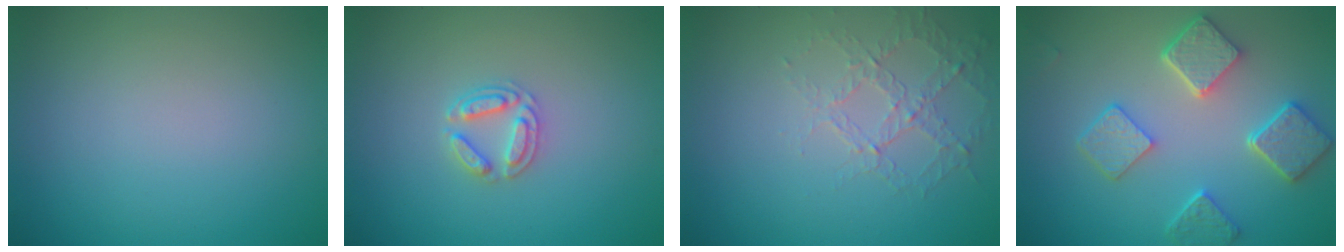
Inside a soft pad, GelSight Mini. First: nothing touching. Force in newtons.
{"total": 2.5, "press": 2.5, "slide": 0.4}
{"total": 1.6, "press": 1.1, "slide": 1.2}
{"total": 5.5, "press": 4.5, "slide": 3.3}